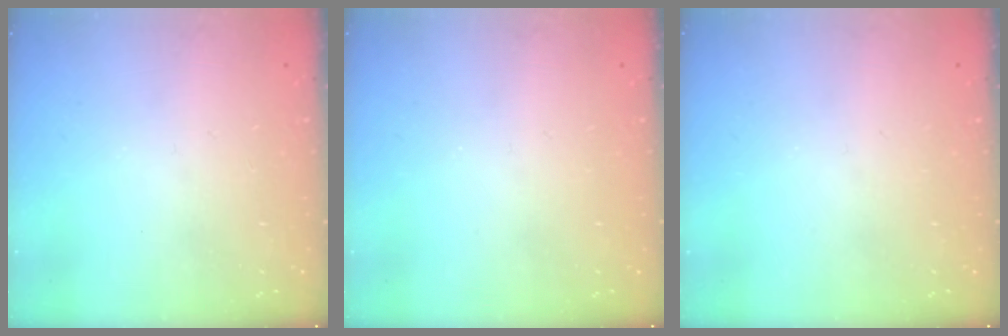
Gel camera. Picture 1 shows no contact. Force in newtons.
{"total": 0.0}
{"total": 0.0}